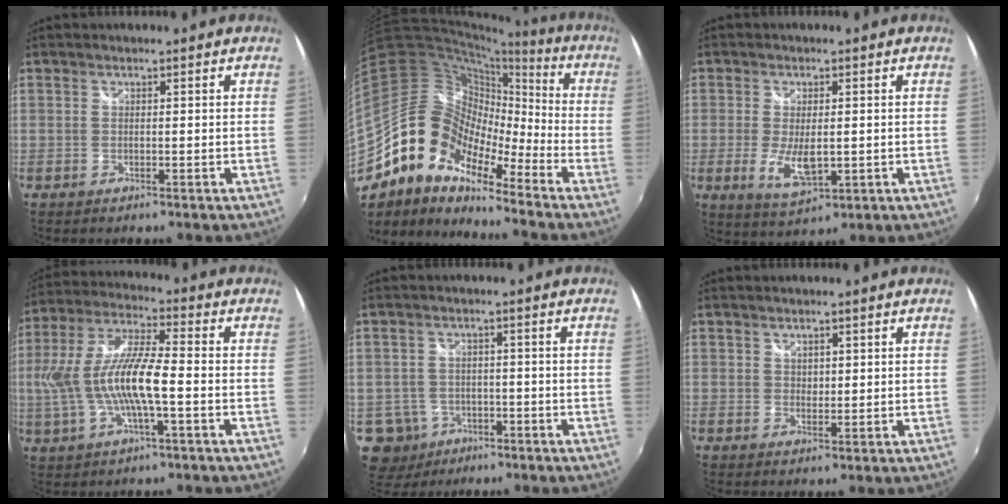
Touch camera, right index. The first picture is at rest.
{"total": 14.1, "force": [-9.6, 7.5, 7.2], "torque": [-0.117, 0.008, -0.204]}
{"total": 6.8, "force": [-1.0, 2.9, 6.0], "torque": [-0.119, -0.016, -0.015]}
{"total": 14.0, "force": [-2.2, 3.0, 13.5], "torque": [-0.266, -0.001, -0.038]}
{"total": 6.9, "force": [-3.0, 6.0, 1.6], "torque": [-0.054, 0.012, -0.039]}
{"total": 1.6, "force": [0.9, 1.2, 0.5], "torque": [-0.002, 0.002, 0.016]}